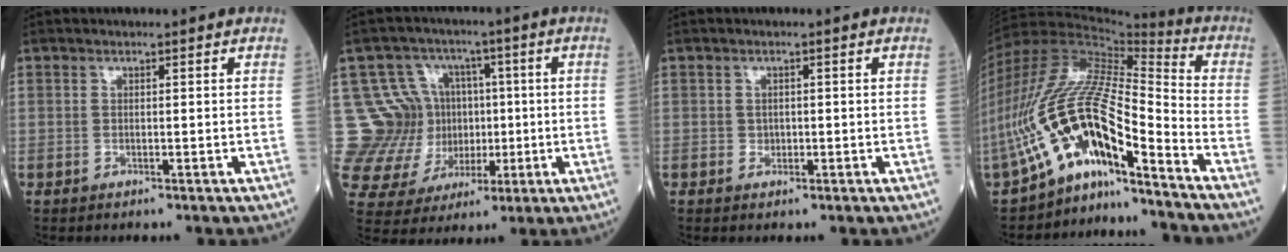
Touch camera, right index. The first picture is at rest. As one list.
[{"total": 14.6, "force": [1.4, 13.0, 6.5], "torque": [-0.132, 0.052, 0.056]}, {"total": 0.9, "force": [-0.2, 0.9, 0.2], "torque": [0.001, 0.003, -0.002]}, {"total": 16.6, "force": [-10.1, 4.1, 12.6], "torque": [-0.256, 0.038, -0.177]}]